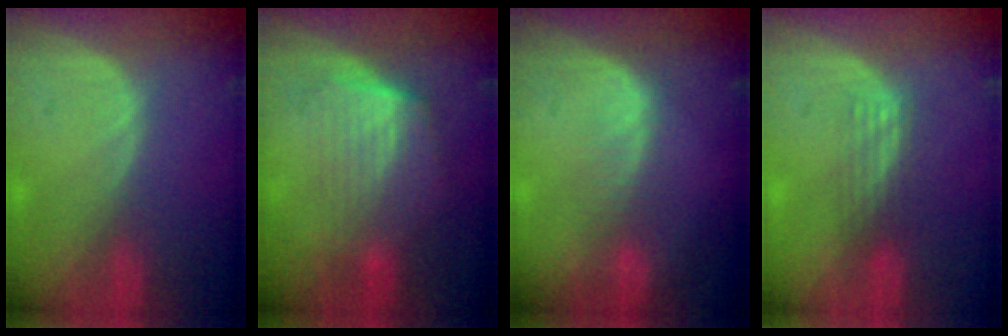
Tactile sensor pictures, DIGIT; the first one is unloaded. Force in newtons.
{"total": 6.9, "press": 6.3, "slide": 2.8}
{"total": 2.4, "press": 2.4, "slide": 0.2}
{"total": 2.9, "press": 2.5, "slide": 1.5}